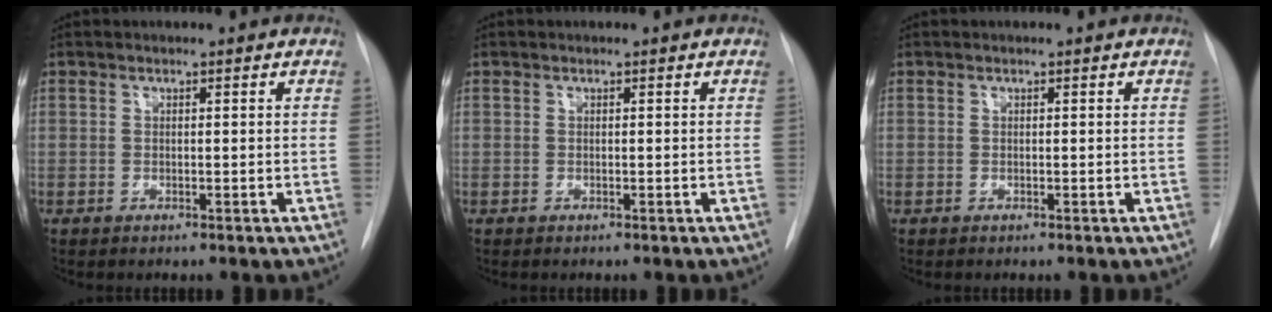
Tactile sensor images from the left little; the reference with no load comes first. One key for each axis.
{"total": 0.0}
{"total": 0.0}